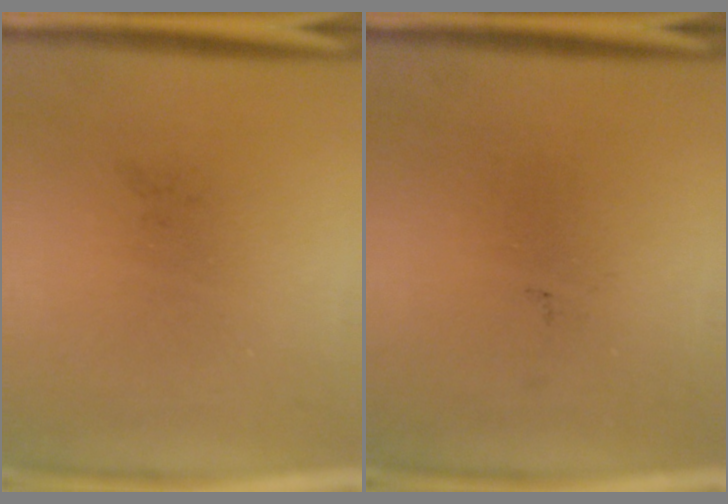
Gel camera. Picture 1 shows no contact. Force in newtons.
{"total": 0.0}